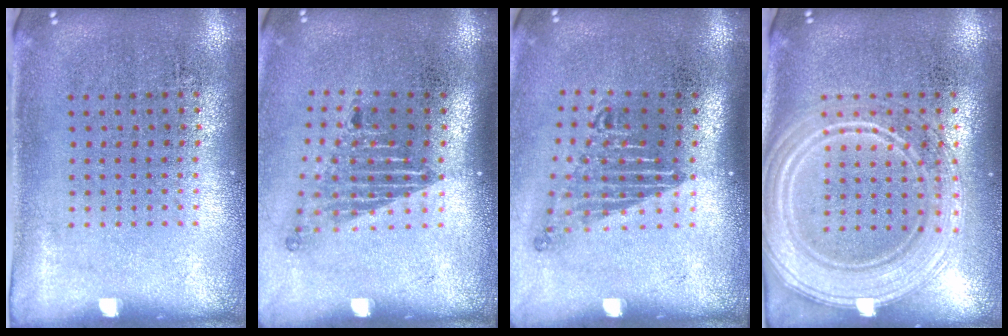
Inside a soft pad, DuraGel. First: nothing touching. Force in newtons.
{"total": 1.7, "press": 1.2, "slide": 1.2}
{"total": 1.6, "press": 1.1, "slide": 1.2}
{"total": 3.8, "press": 3.7, "slide": 0.6}